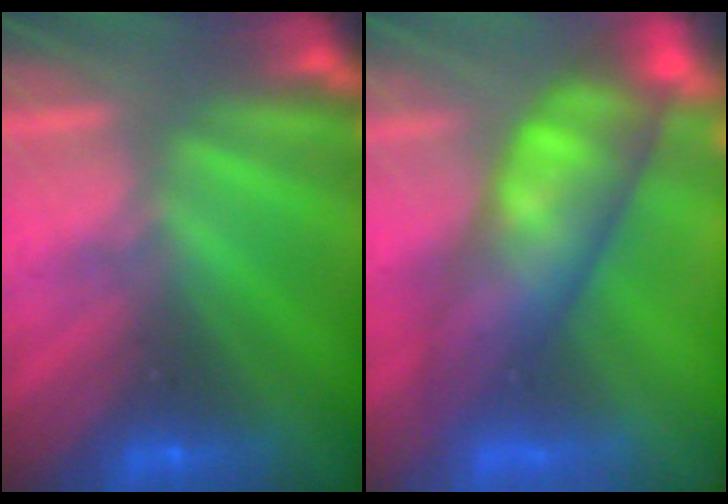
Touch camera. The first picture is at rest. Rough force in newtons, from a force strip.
{"total": 7.5}